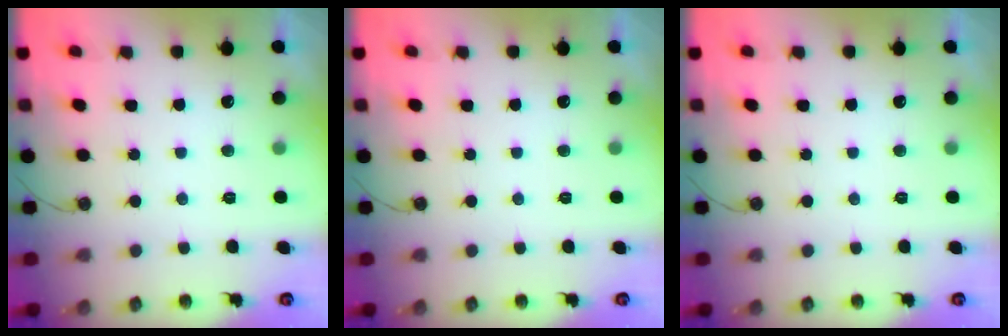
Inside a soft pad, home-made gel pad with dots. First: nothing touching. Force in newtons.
{"total": 0.0}
{"total": 0.0}